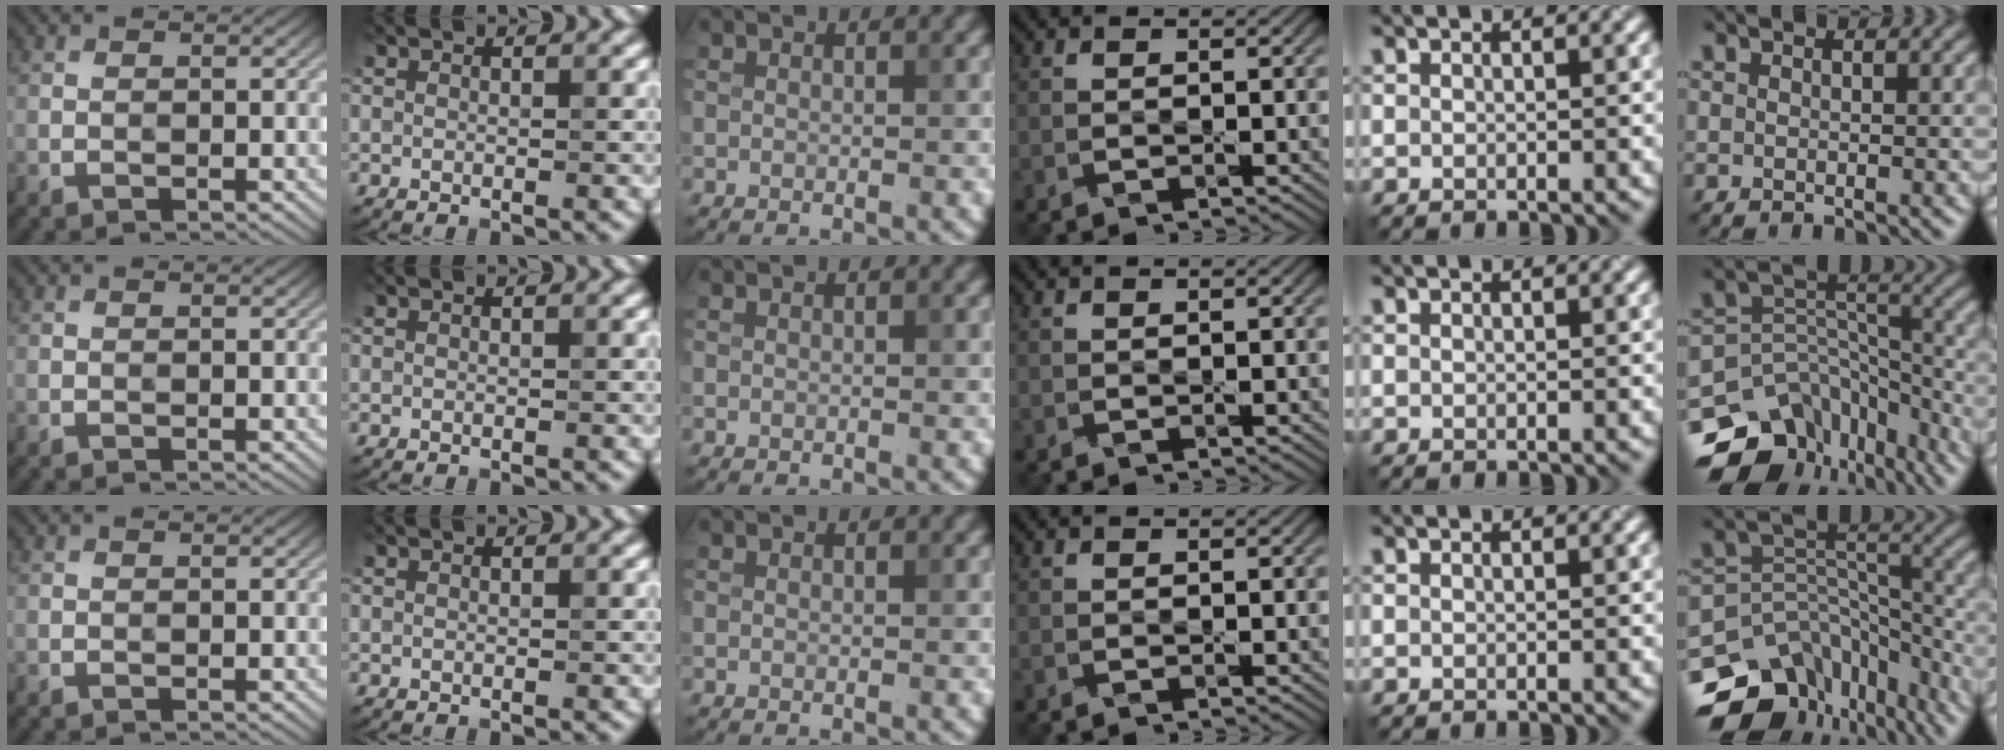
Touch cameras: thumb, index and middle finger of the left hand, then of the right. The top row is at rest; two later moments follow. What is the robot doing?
{"motion": "press", "object": "camera"}